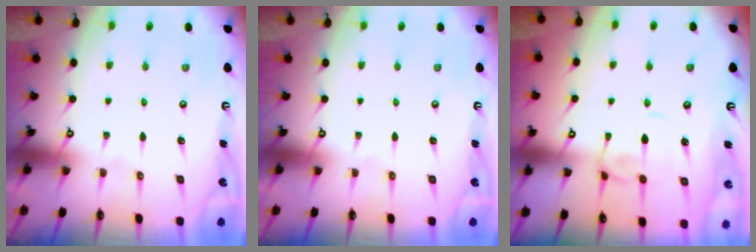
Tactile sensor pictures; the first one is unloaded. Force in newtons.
{"total": 0.0}
{"total": 0.7, "press": 0.6, "slide": 0.4}